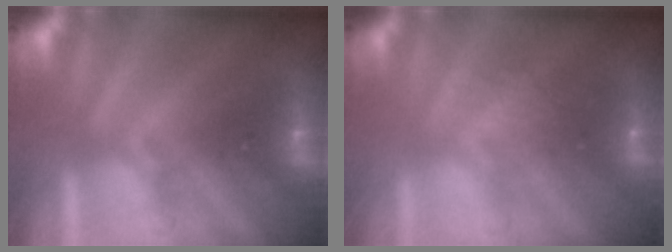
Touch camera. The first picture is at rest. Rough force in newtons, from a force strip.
{"total": 2.7}